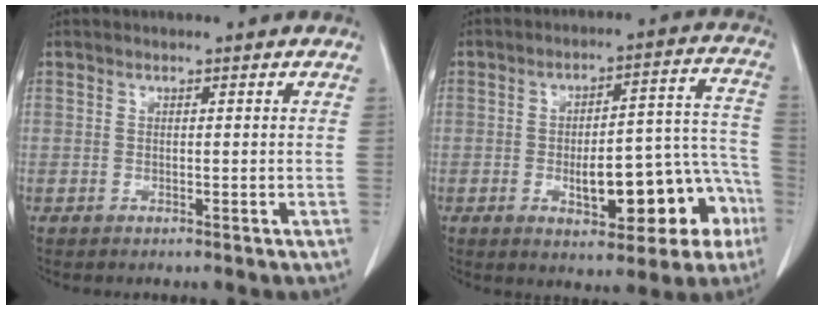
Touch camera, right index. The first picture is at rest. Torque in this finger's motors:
{"motor_torque": [1.21, -0.92, 0.52, 0.11]}